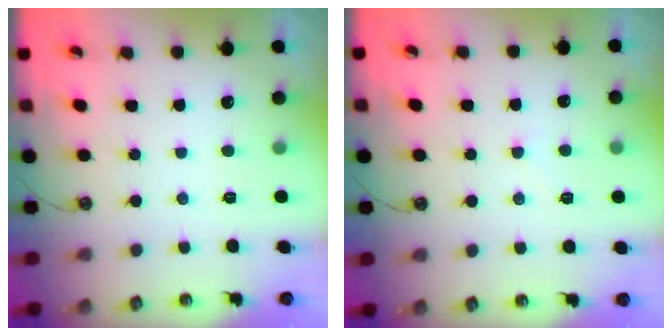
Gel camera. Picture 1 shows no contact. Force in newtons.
{"total": 1.9, "press": 1.8, "slide": 0.5}